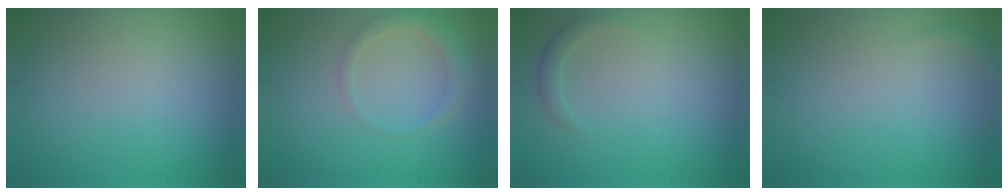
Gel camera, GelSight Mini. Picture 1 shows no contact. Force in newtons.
{"total": 2.2, "press": 2.2, "slide": 0.3}
{"total": 1.2, "press": 1.2, "slide": 0.1}
{"total": 0.9, "press": 0.9, "slide": 0.1}